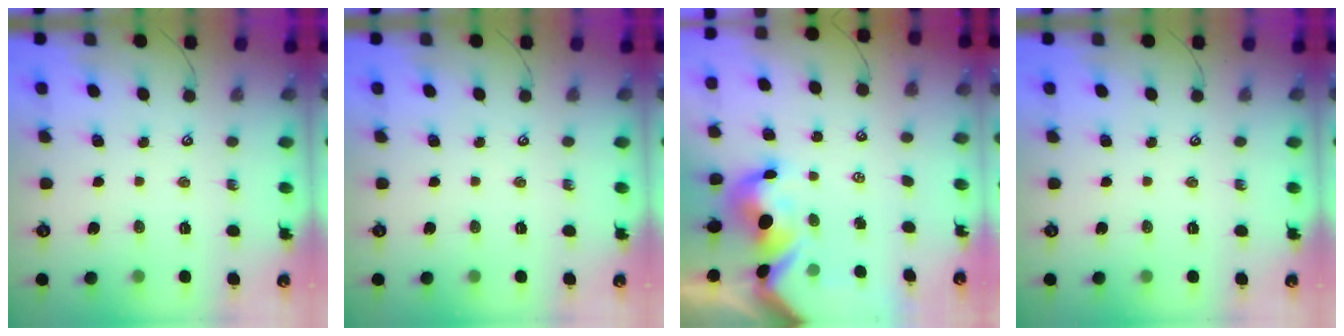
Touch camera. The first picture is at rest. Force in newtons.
{"total": 0.0}
{"total": 6.7, "press": 6.6, "slide": 1.4}
{"total": 0.0}